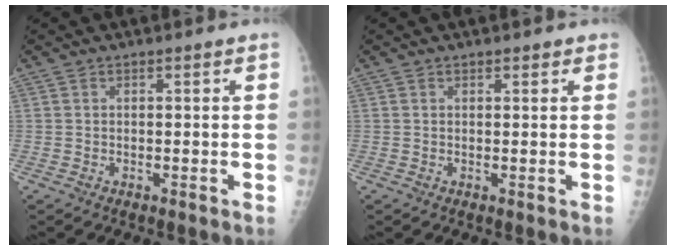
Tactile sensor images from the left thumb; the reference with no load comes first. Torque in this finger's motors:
{"motor_torque": [-0.24, -0.07, -0.19, -0.30, 0.03]}